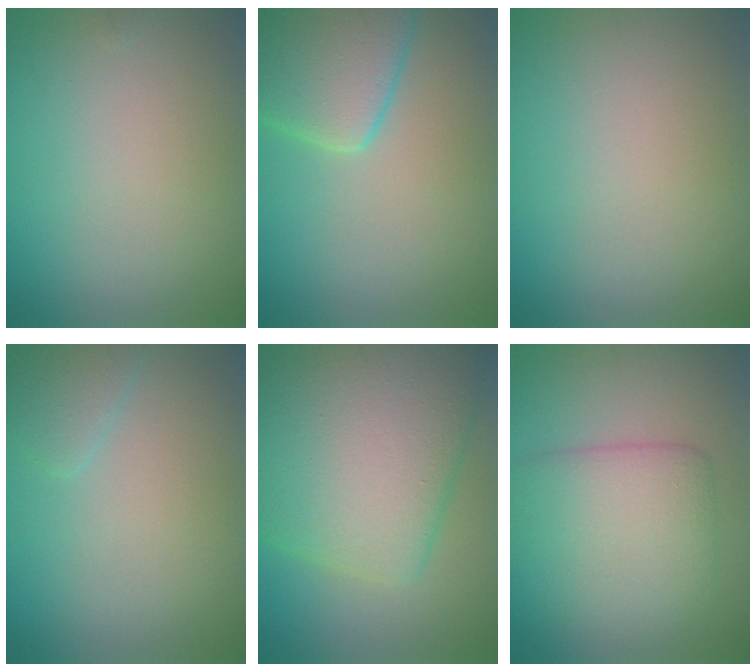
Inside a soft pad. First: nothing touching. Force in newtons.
{"total": 6.9, "press": 6.9, "slide": 0.5}
{"total": 0.0}
{"total": 1.5, "press": 1.5, "slide": 0.2}
{"total": 12.9, "press": 12.9, "slide": 0.4}
{"total": 6.8, "press": 6.8, "slide": 0.3}